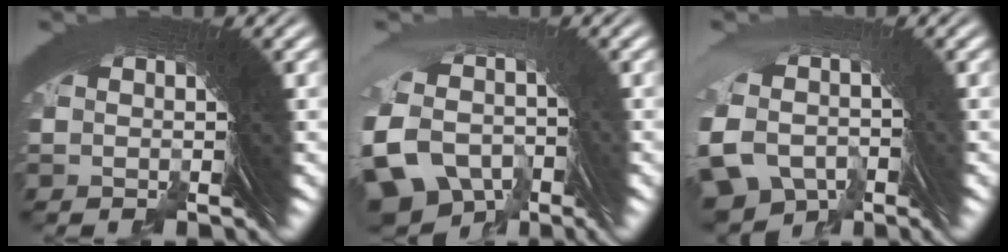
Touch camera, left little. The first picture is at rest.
{"total": 8.7, "force": [-3.8, 6.9, 3.7], "torque": [-0.099, -0.048, -0.048]}
{"total": 6.5, "force": [-3.3, 5.2, 2.0], "torque": [-0.054, -0.027, -0.046]}